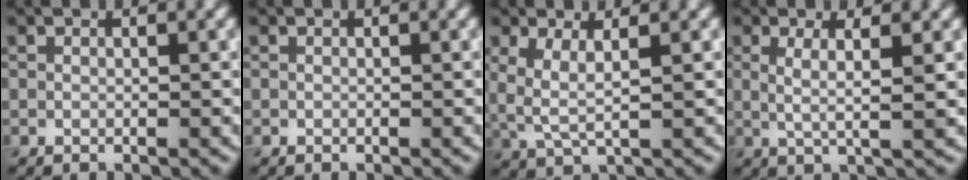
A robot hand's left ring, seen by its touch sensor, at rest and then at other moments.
{"total": 0.0}
{"total": 3.0, "force": [0.7, 0.9, 2.7], "torque": [-0.065, -0.005, 0.016]}
{"total": 2.8, "force": [0.6, 0.6, 2.7], "torque": [-0.046, -0.005, 0.008]}